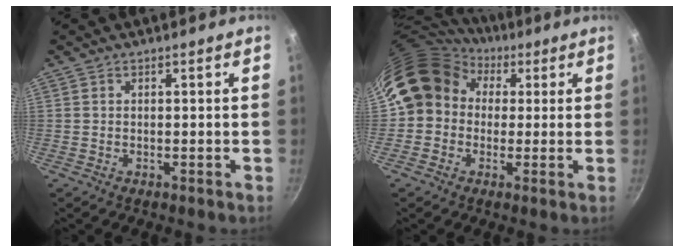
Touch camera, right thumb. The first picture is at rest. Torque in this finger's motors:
{"motor_torque": [0.67, 2.44, 0.87, -0.71, 0.33]}